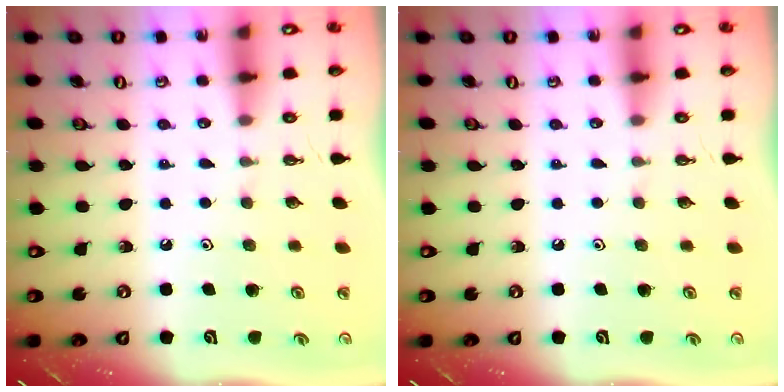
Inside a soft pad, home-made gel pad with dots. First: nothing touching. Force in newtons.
{"total": 0.0}